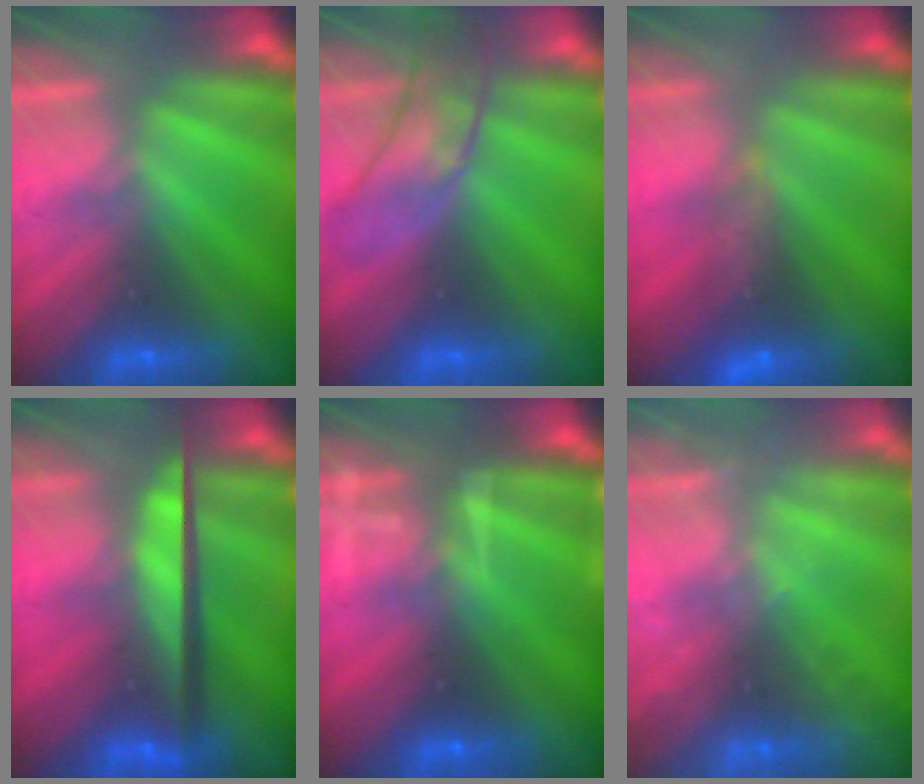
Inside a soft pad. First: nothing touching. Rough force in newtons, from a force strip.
{"total": 3.1}
{"total": 9.3}
{"total": 7.3}
{"total": 7.0}
{"total": 2.3}